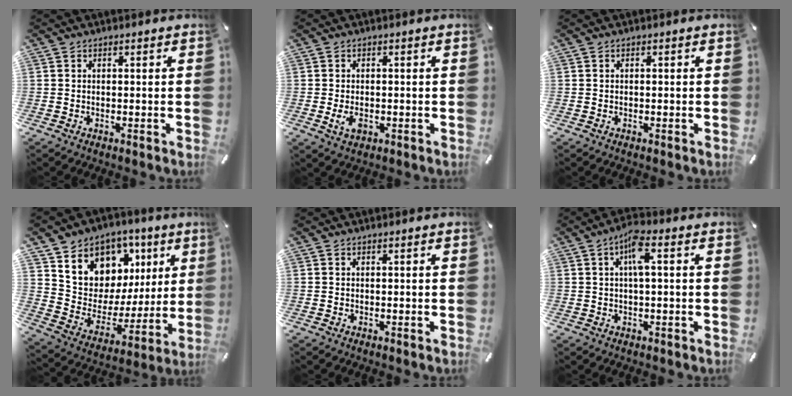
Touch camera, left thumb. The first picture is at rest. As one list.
[{"total": 3.1, "force": [-0.7, 2.0, 2.2], "torque": [-0.045, -0.007, -0.016]}, {"total": 0.0}, {"total": 10.3, "force": [5.1, 8.9, 1.2], "torque": [-0.023, -0.065, 0.097]}, {"total": 0.0}, {"total": 5.9, "force": [1.0, 1.6, 5.6], "torque": [-0.102, 0.007, 0.014]}]